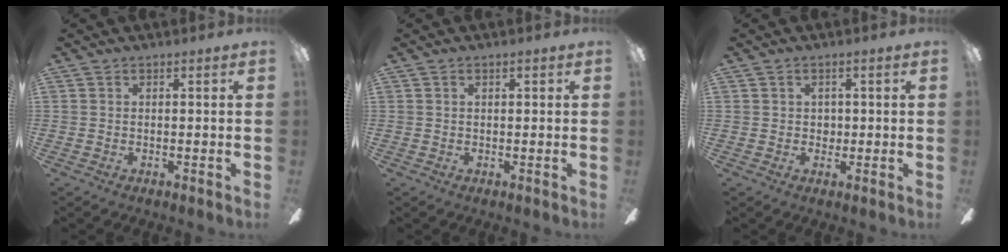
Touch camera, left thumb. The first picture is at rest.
{"total": 0.9, "force": [0.4, 0.5, 0.6], "torque": [-0.012, 0.004, 0.006]}
{"total": 2.0, "force": [0.5, 1.8, 0.7], "torque": [-0.008, 0.004, 0.005]}